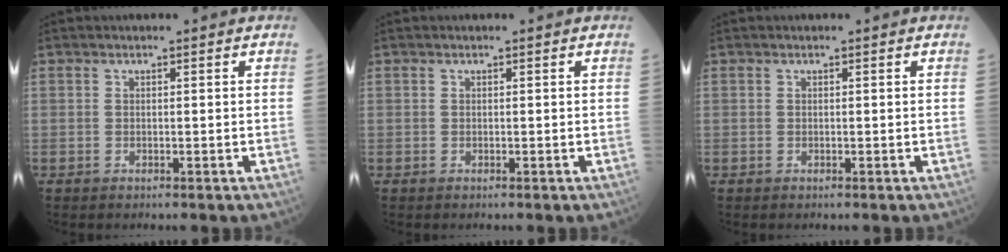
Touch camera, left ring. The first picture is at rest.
{"total": 0.0}
{"total": 0.0}